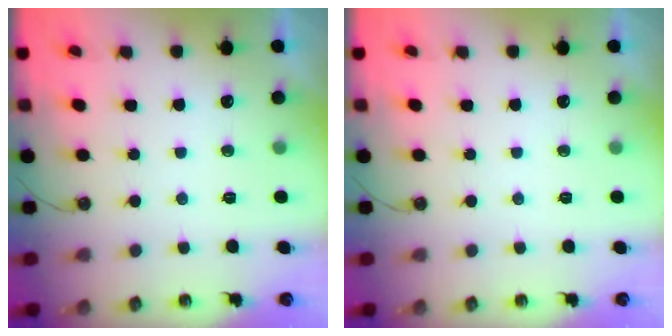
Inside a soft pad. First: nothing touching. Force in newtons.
{"total": 0.0}